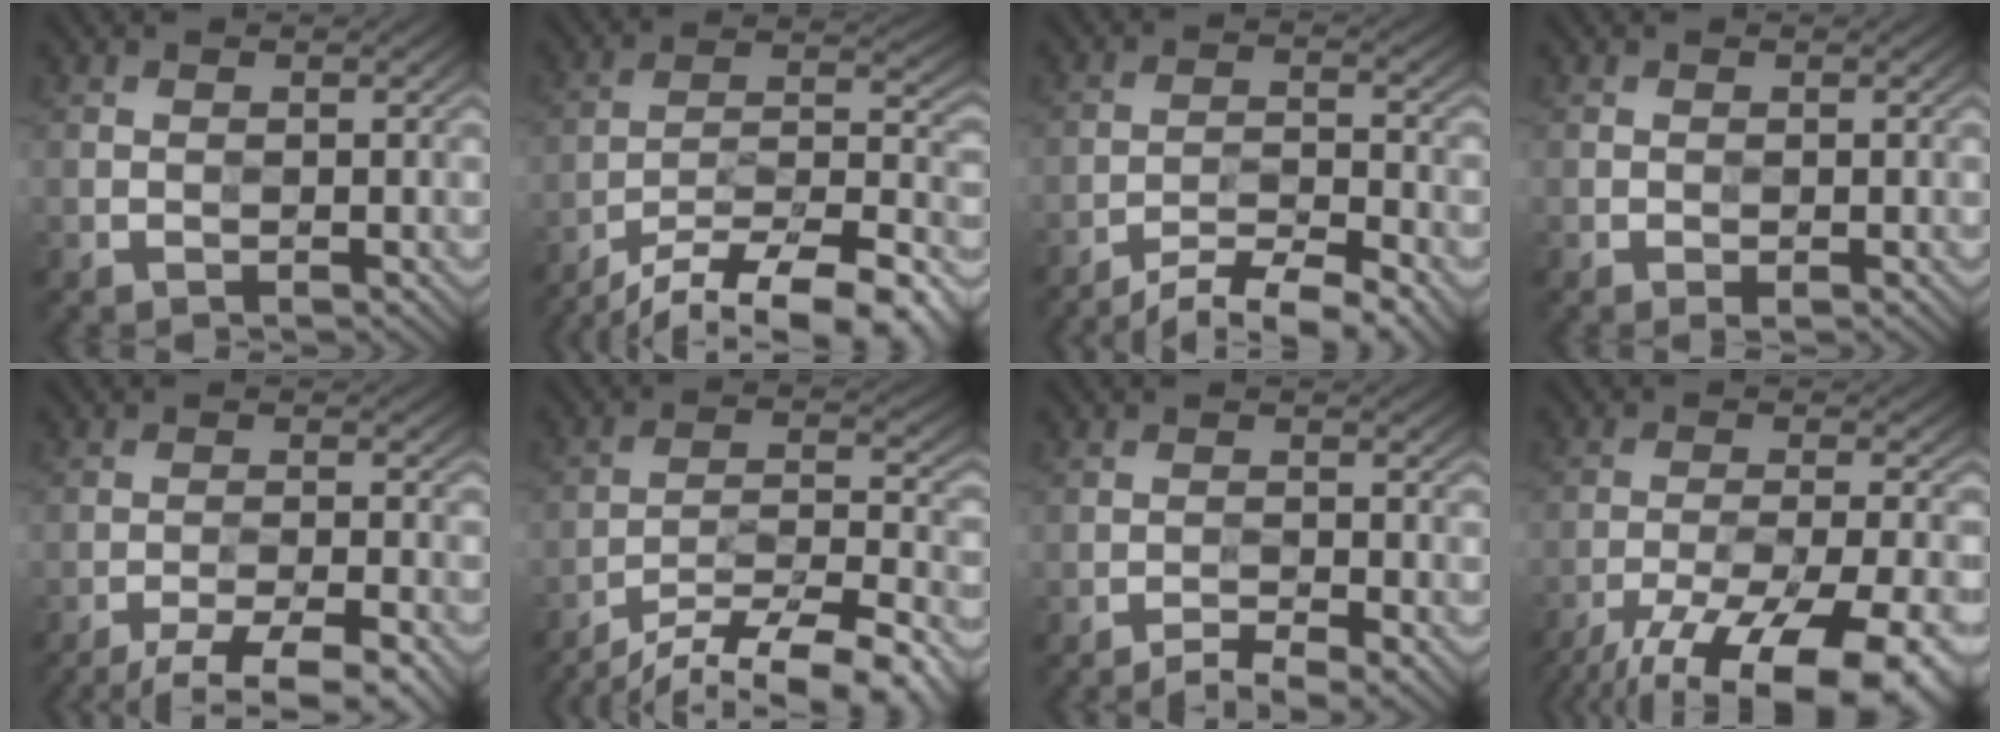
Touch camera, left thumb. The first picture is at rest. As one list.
[{"total": 18.8, "force": [-15.6, 4.9, 9.3], "torque": [-0.140, -0.013, -0.239]}, {"total": 8.2, "force": [-6.6, 1.6, 4.5], "torque": [-0.082, -0.004, -0.109]}, {"total": 0.5, "force": [-0.2, 0.2, 0.4], "torque": [-0.009, -0.002, -0.004]}, {"total": 8.9, "force": [-7.1, 1.7, 5.1], "torque": [-0.086, -0.004, -0.099]}, {"total": 16.9, "force": [-14.3, 3.8, 8.3], "torque": [-0.131, -0.012, -0.215]}, {"total": 3.9, "force": [-3.1, 0.5, 2.4], "torque": [-0.039, 0.006, -0.057]}, {"total": 18.6, "force": [-14.3, 5.0, 10.9], "torque": [-0.168, -0.025, -0.208]}]